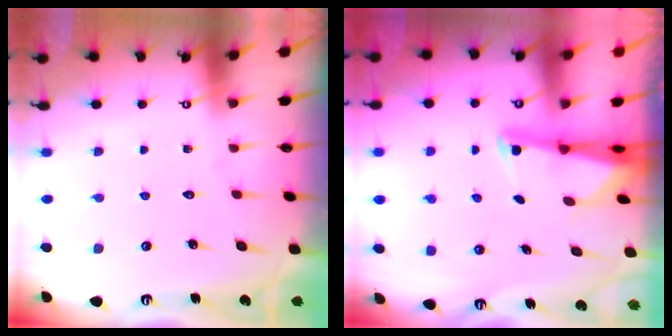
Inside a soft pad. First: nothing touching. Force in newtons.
{"total": 2.4, "press": 2.3, "slide": 0.5}